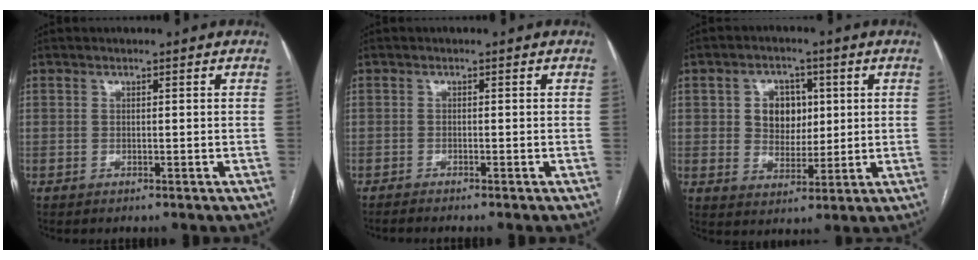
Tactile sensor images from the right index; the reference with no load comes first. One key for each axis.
{"total": 2.5, "fx": -2.2, "fy": -0.2, "fz": 1.2, "tx": -0.011, "ty": 0.000, "tz": -0.031}
{"total": 6.8, "fx": 1.6, "fy": 5.3, "fz": 4.0, "tx": -0.067, "ty": 0.013, "tz": 0.036}